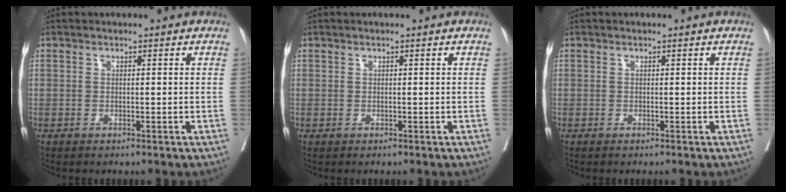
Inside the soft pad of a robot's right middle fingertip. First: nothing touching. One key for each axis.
{"total": 0.0}
{"total": 0.0}